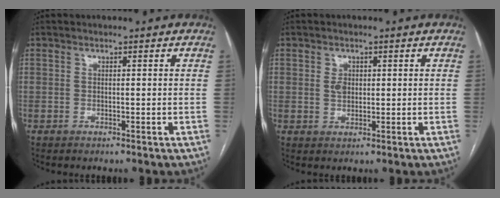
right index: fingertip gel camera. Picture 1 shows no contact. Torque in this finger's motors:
{"motor_torque": [-0.15, -0.02, 0.08, 0.02]}